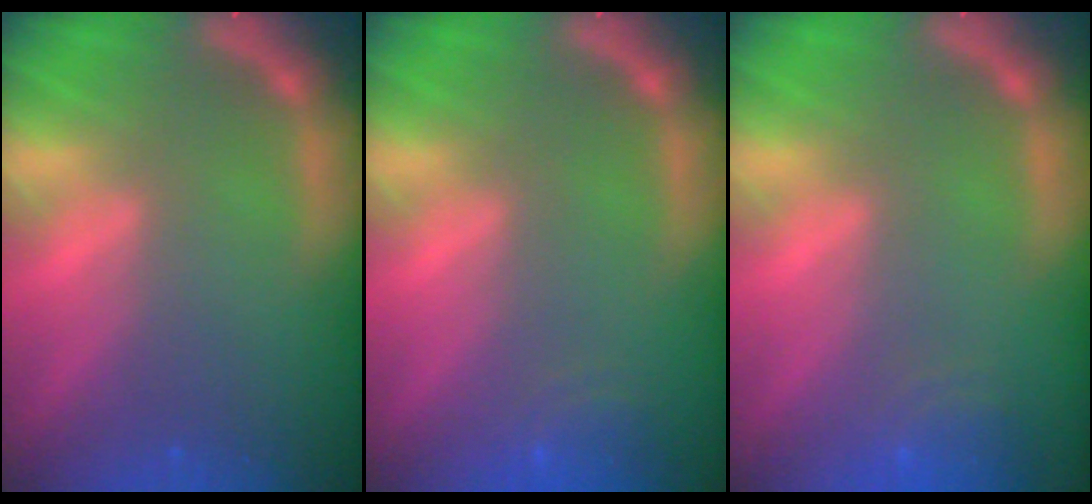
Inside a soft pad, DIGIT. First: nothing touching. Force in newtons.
{"total": 2.5}
{"total": 3.0}